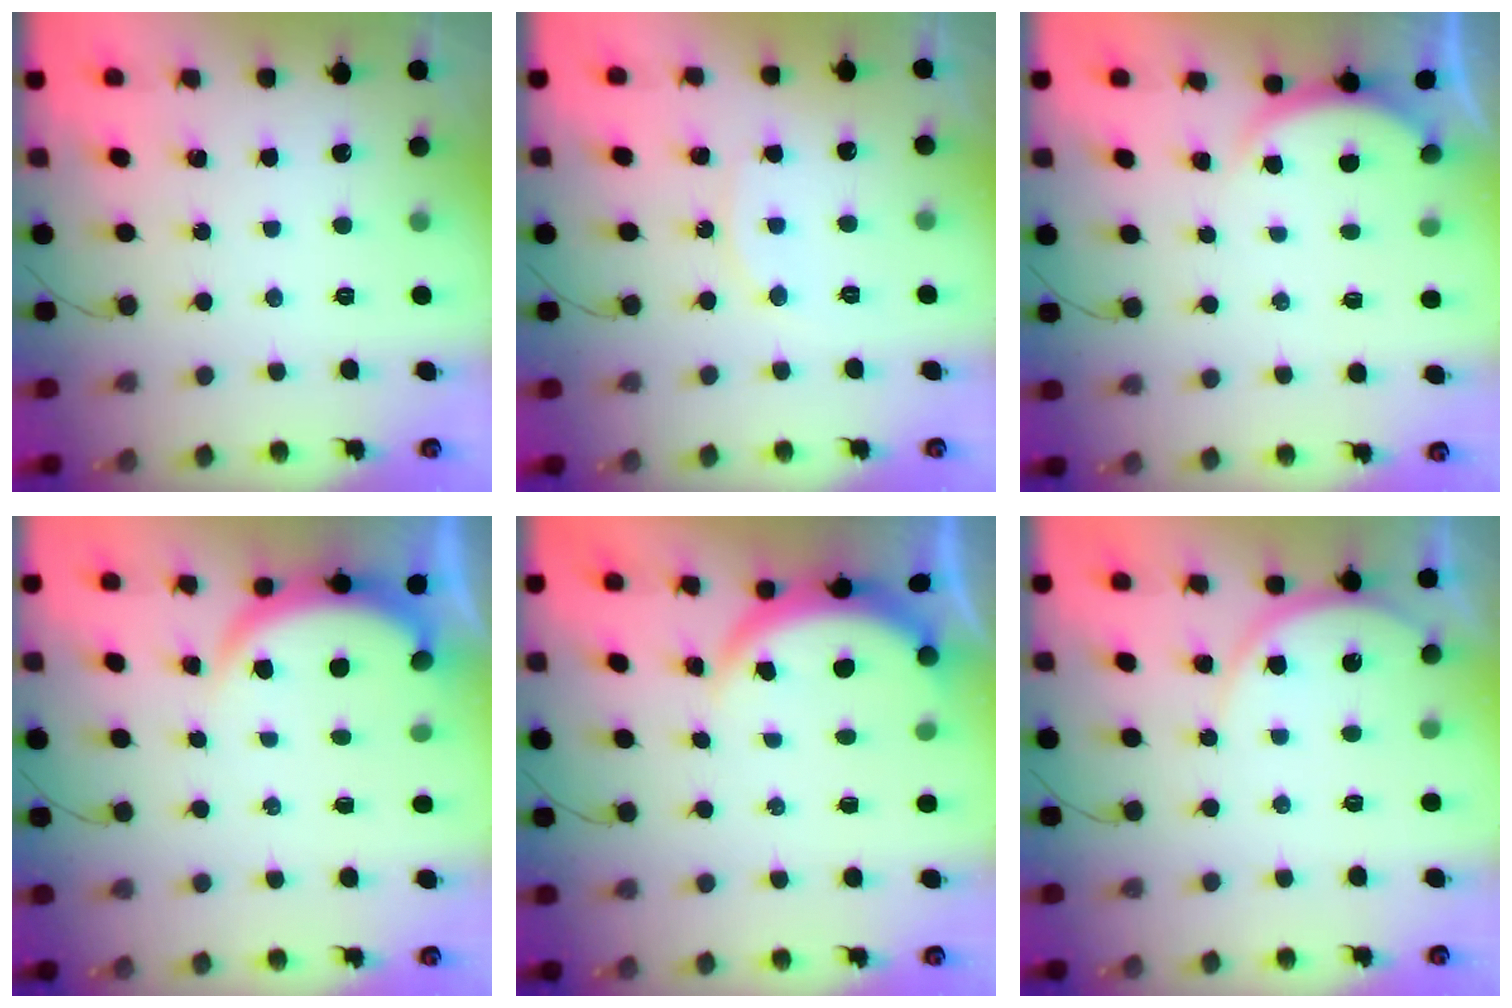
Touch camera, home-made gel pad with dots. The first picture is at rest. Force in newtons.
{"total": 6.8, "press": 6.8, "slide": 0.3}
{"total": 1.6, "press": 1.5, "slide": 0.6}
{"total": 4.6, "press": 4.6, "slide": 0.4}
{"total": 3.8, "press": 3.7, "slide": 0.6}
{"total": 6.6, "press": 6.6, "slide": 0.7}